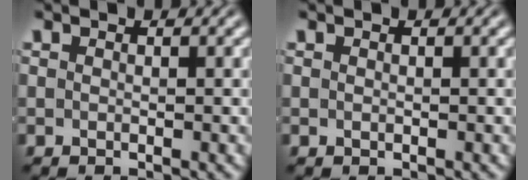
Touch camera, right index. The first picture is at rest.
{"total": 0.0}